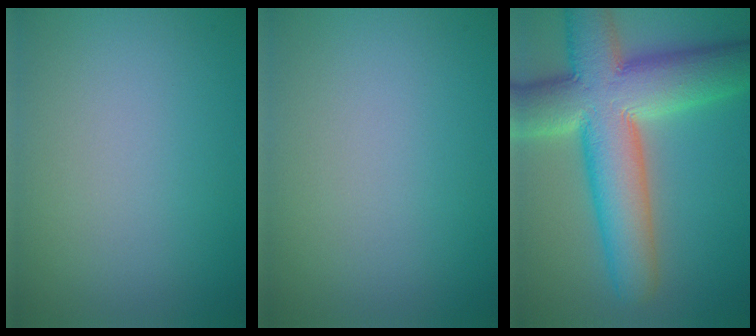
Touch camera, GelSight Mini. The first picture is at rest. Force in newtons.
{"total": 0.0}
{"total": 13.1, "press": 13.1, "slide": 1.0}